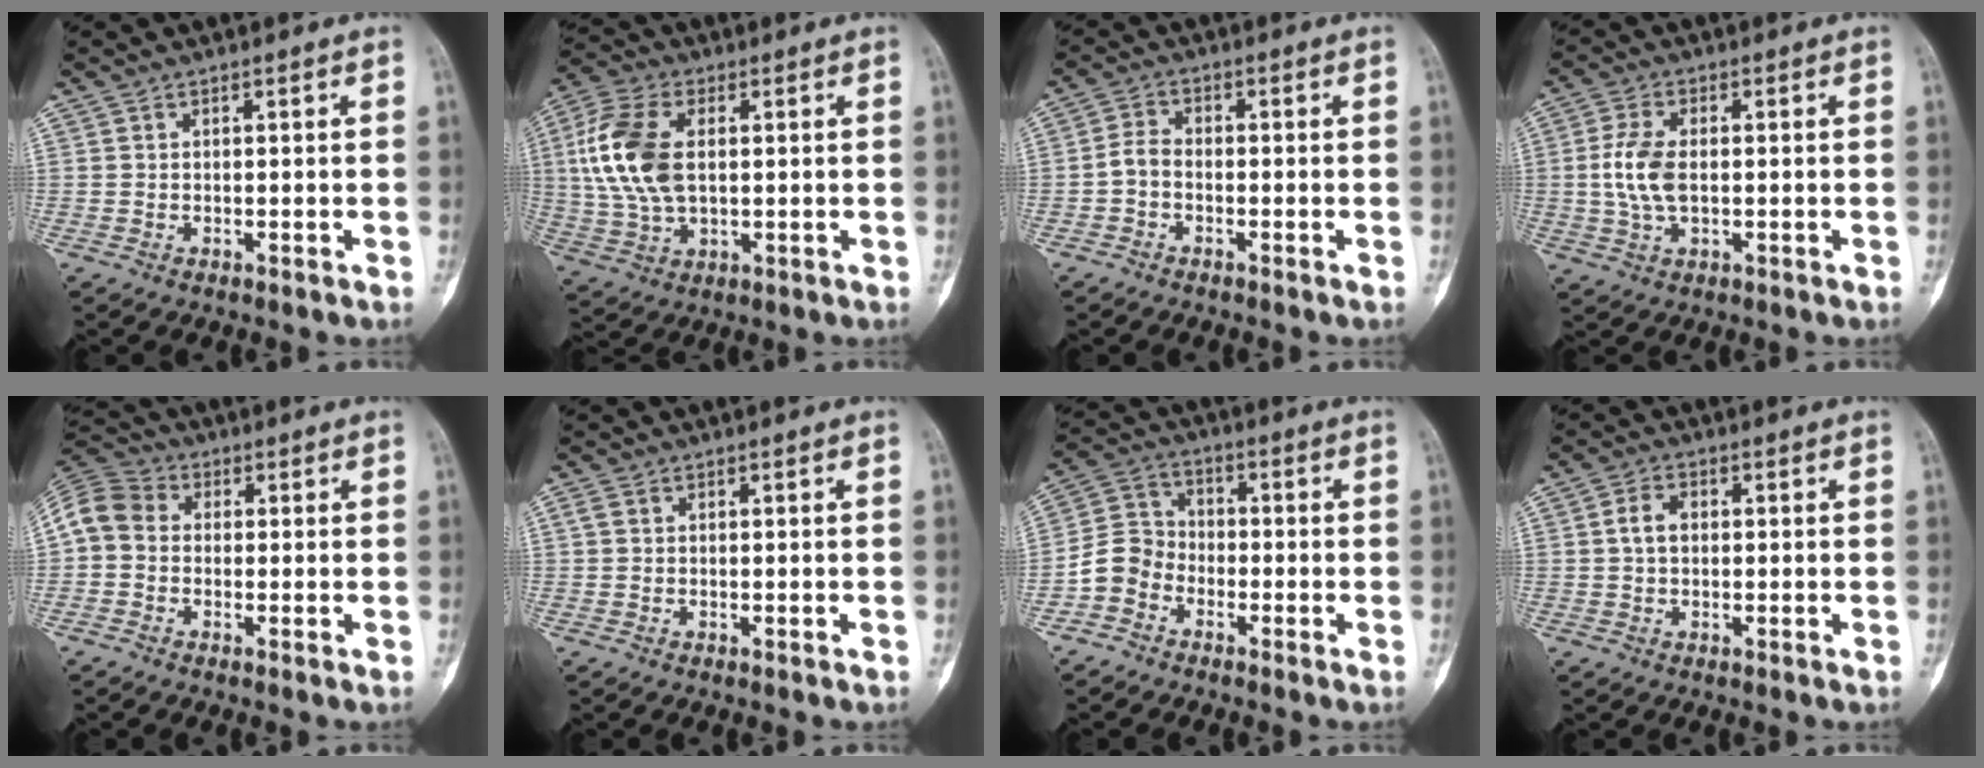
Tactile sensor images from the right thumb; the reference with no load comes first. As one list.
[{"total": 13.8, "force": [2.0, 7.9, 11.2], "torque": [-0.241, 0.006, 0.038]}, {"total": 3.1, "force": [-1.1, 1.9, 2.1], "torque": [-0.038, 0.017, -0.031]}, {"total": 7.2, "force": [0.0, 3.9, 6.0], "torque": [-0.133, 0.004, -0.003]}, {"total": 9.1, "force": [0.2, 7.5, 5.1], "torque": [-0.097, 0.026, -0.010]}, {"total": 1.0, "force": [0.2, 0.7, 0.6], "torque": [-0.018, 0.007, 0.007]}, {"total": 6.7, "force": [-3.2, 5.4, 2.1], "torque": [-0.027, 0.032, -0.075]}, {"total": 3.4, "force": [0.2, 2.3, 2.4], "torque": [-0.043, 0.011, 0.001]}]